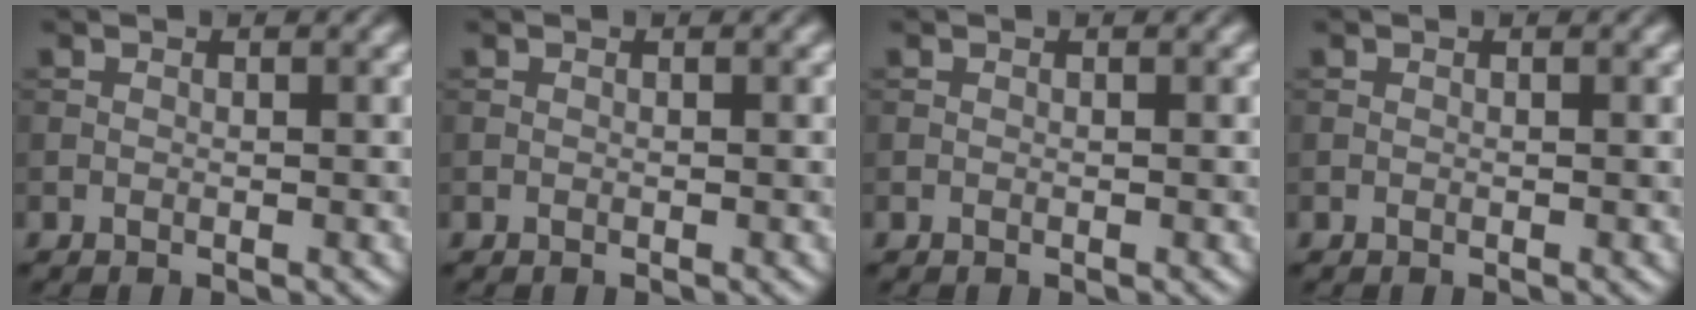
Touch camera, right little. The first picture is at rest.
{"total": 0.0}
{"total": 0.0}
{"total": 0.0}